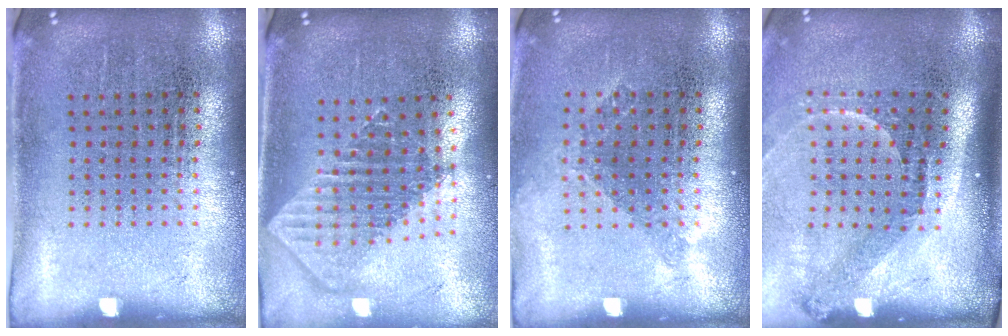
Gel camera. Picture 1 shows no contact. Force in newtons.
{"total": 1.9, "press": 1.5, "slide": 1.1}
{"total": 1.0, "press": 0.8, "slide": 0.6}
{"total": 2.2, "press": 1.5, "slide": 1.6}